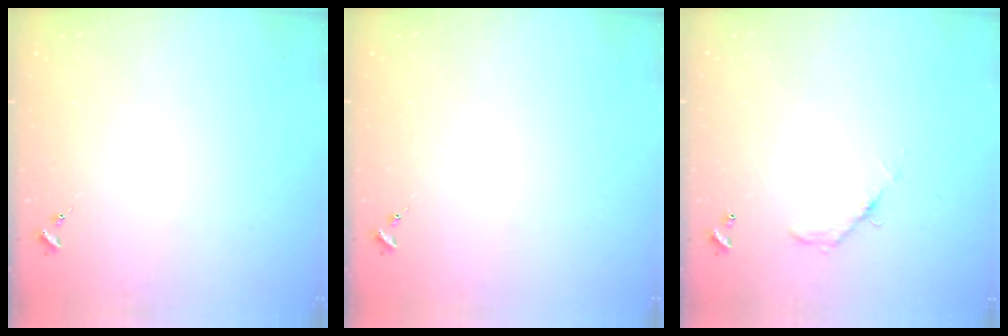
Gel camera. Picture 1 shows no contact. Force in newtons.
{"total": 0.0}
{"total": 6.2, "press": 6.2, "slide": 0.4}